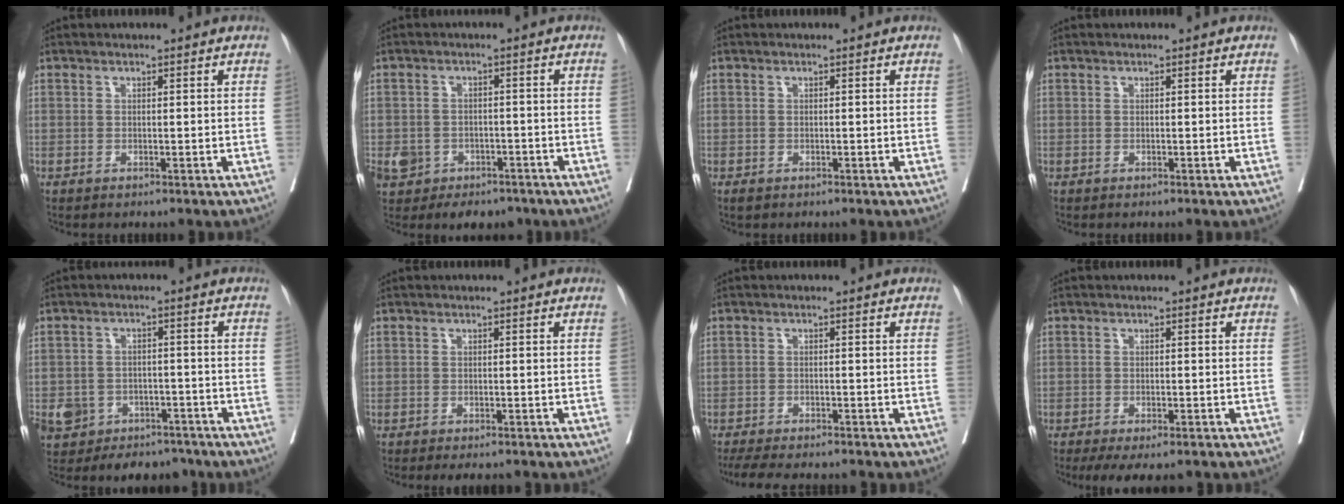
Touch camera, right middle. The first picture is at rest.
{"total": 9.5, "force": [-5.0, 7.4, 3.2], "torque": [-0.070, 0.013, -0.065]}
{"total": 0.8, "force": [-0.5, 0.5, 0.4], "torque": [-0.006, 0.000, -0.002]}
{"total": 0.0}
{"total": 10.4, "force": [-6.2, 7.9, 3.0], "torque": [-0.066, 0.015, -0.085]}
{"total": 3.0, "force": [-2.6, 1.1, 1.1], "torque": [-0.005, -0.003, -0.032]}
{"total": 10.1, "force": [-8.8, 2.1, 4.5], "torque": [-0.066, -0.010, -0.121]}
{"total": 6.8, "force": [-5.2, 2.1, 3.8], "torque": [-0.045, -0.008, -0.074]}